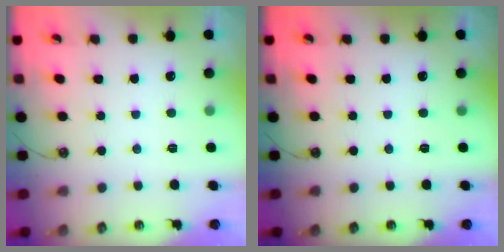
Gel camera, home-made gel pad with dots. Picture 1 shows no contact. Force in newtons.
{"total": 0.0}